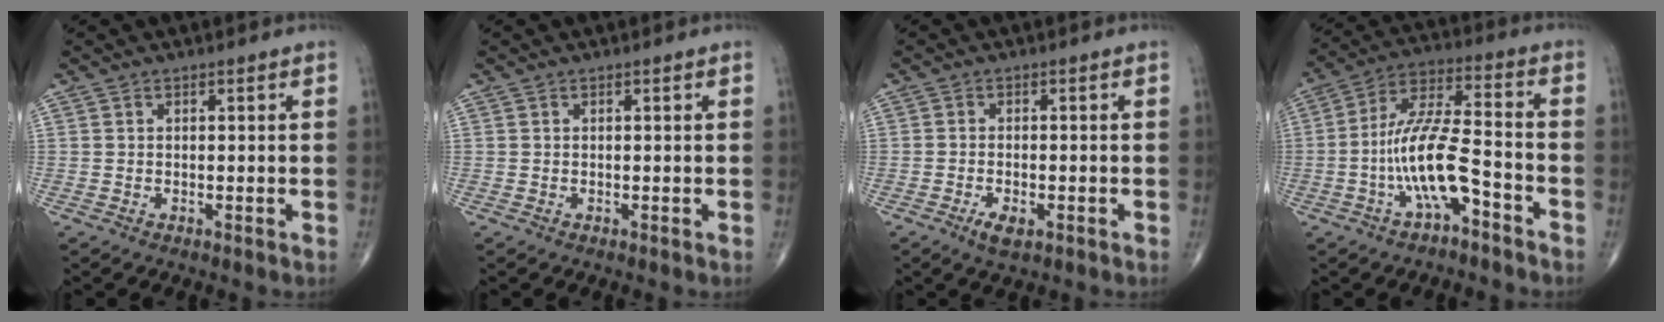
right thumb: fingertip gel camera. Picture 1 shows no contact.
{"total": 0.0}
{"total": 3.3, "force": [-1.6, 1.4, 2.6], "torque": [-0.048, 0.000, -0.026]}
{"total": 12.8, "force": [-5.0, 4.0, 11.1], "torque": [-0.223, 0.053, -0.092]}